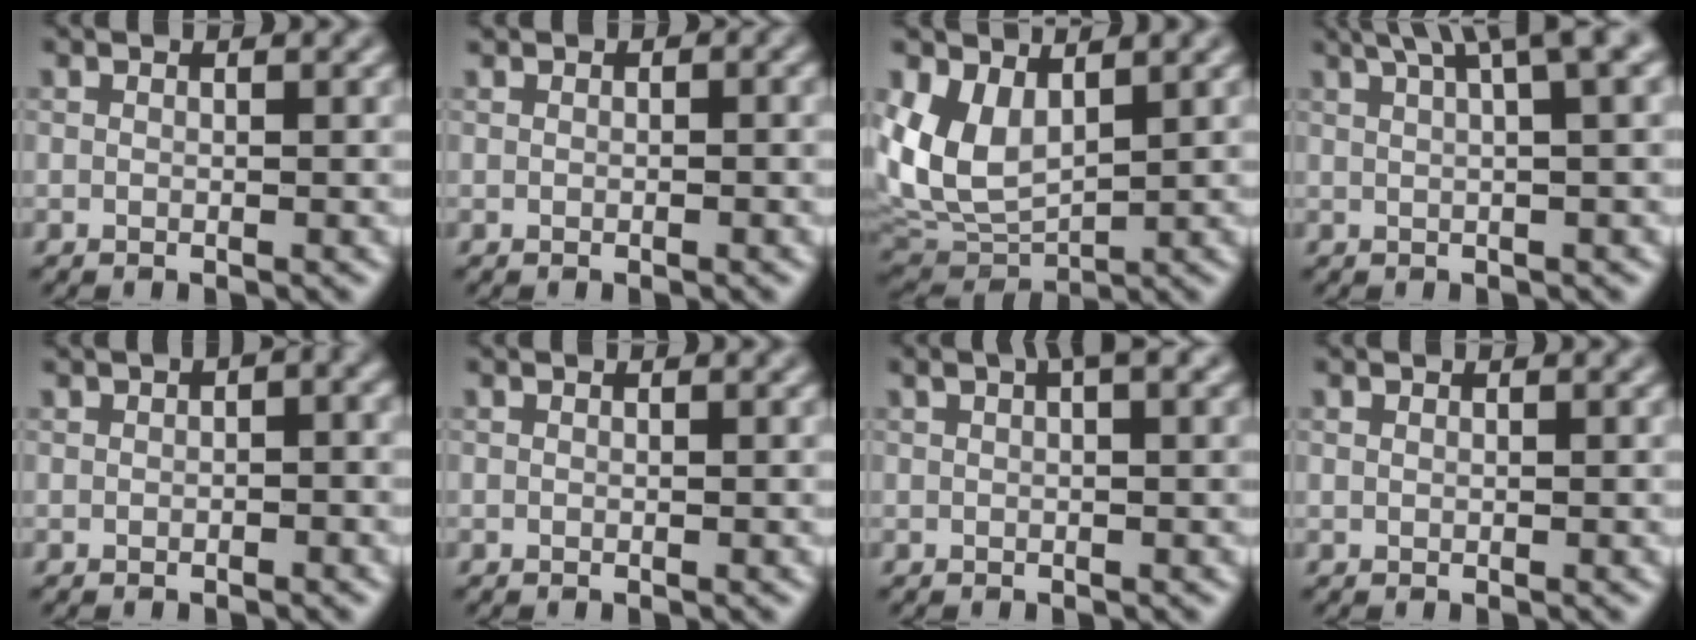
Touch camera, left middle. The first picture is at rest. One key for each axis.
{"total": 1.0, "fx": 0.3, "fy": 0.7, "fz": 0.6, "tx": -0.005, "ty": 0.002, "tz": 0.001}
{"total": 5.8, "fx": 2.0, "fy": 3.7, "fz": 3.9, "tx": -0.092, "ty": -0.016, "tz": 0.044}
{"total": 7.1, "fx": 3.9, "fy": 1.9, "fz": 5.6, "tx": -0.050, "ty": 0.035, "tz": 0.040}
{"total": 3.1, "fx": 0.9, "fy": 1.7, "fz": 2.4, "tx": -0.018, "ty": 0.003, "tz": 0.010}
{"total": 0.0}
{"total": 3.4, "fx": 1.8, "fy": 0.6, "fz": 2.8, "tx": -0.038, "ty": 0.010, "tz": 0.028}
{"total": 0.0}